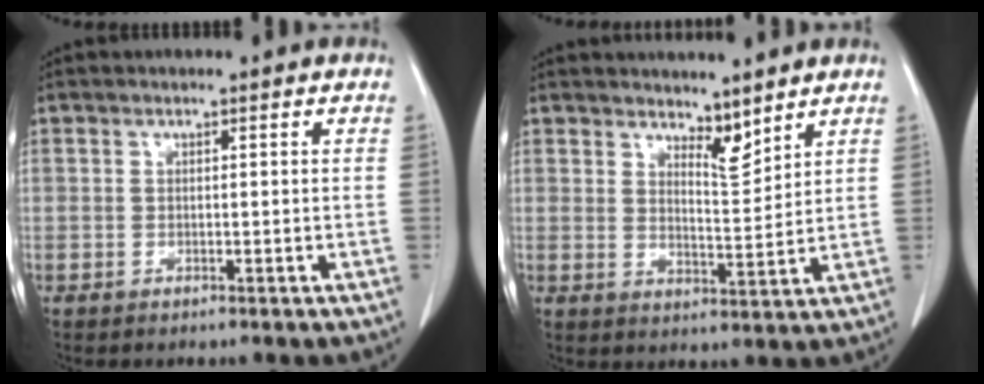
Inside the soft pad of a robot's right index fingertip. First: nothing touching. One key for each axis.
{"total": 4.3, "fx": 3.7, "fy": 1.1, "fz": 2.0, "tx": -0.034, "ty": -0.012, "tz": 0.067}